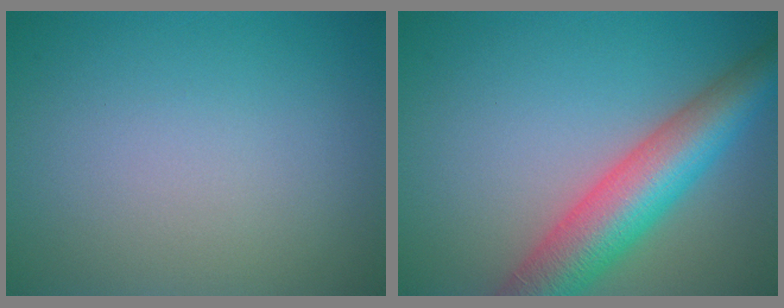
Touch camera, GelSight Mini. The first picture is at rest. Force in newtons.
{"total": 8.4, "press": 8.4, "slide": 0.4}